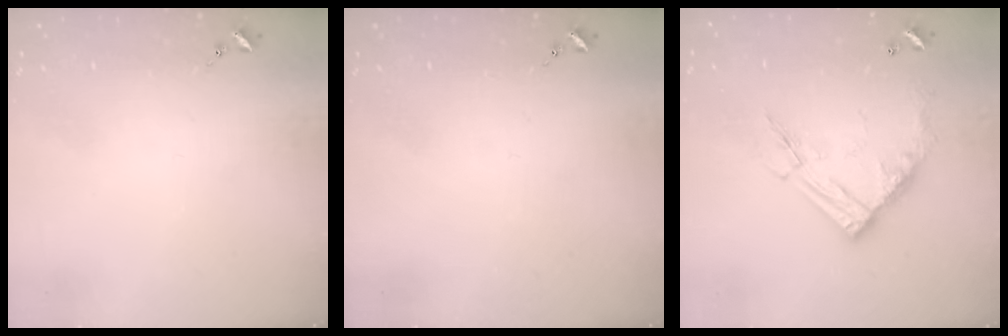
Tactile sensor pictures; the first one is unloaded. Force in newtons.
{"total": 0.0}
{"total": 15.2, "press": 15.1, "slide": 1.7}